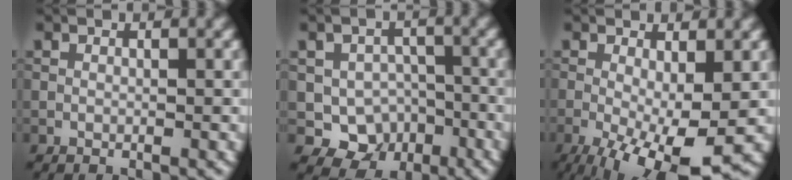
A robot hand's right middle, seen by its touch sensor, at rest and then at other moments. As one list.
[{"total": 6.0, "force": [-2.4, 5.0, 2.3], "torque": [-0.018, -0.008, -0.029]}, {"total": 8.7, "force": [-2.7, 2.6, 7.8], "torque": [-0.144, -0.019, -0.037]}]